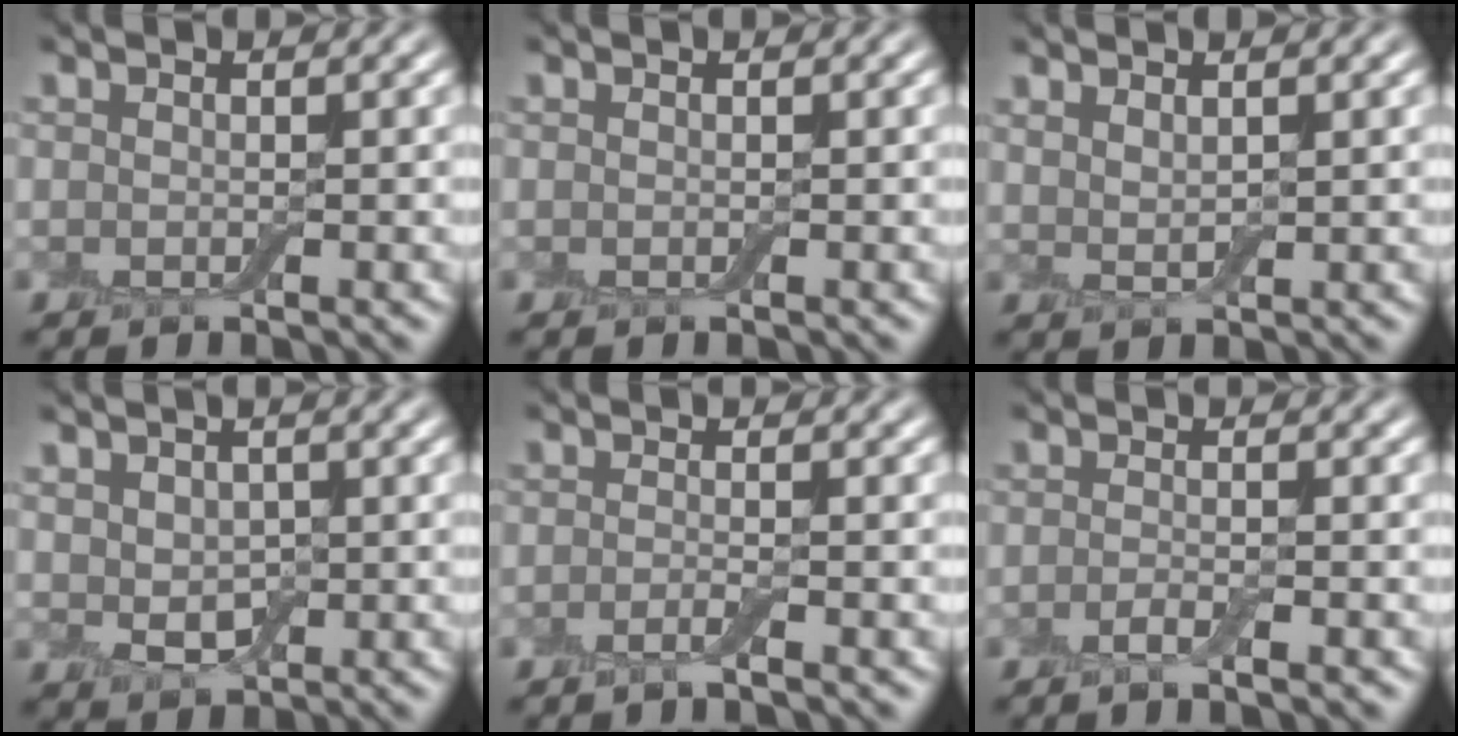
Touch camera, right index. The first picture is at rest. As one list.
[{"total": 0.0}, {"total": 1.6, "force": [1.1, 0.4, 1.0], "torque": [-0.022, -0.002, 0.024]}, {"total": 2.7, "force": [0.5, 1.9, 1.9], "torque": [-0.036, -0.005, 0.014]}, {"total": 1.3, "force": [-0.7, 0.2, 1.1], "torque": [-0.016, -0.003, -0.017]}, {"total": 1.7, "force": [-0.9, 0.3, 1.4], "torque": [-0.021, 0.000, -0.018]}]